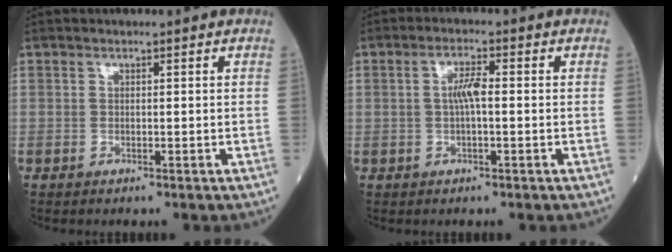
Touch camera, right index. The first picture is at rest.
{"total": 3.3, "force": [0.1, 0.6, 3.3], "torque": [-0.065, 0.009, 0.001]}